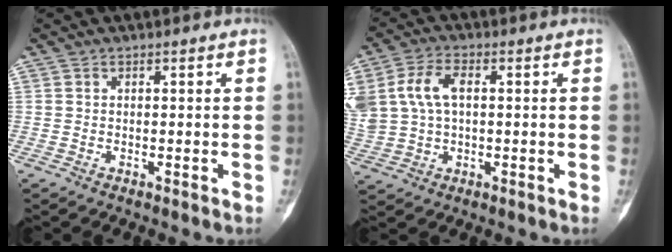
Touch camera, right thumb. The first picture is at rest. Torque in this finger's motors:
{"motor_torque": [1.44, 1.53, 1.40, 0.19, 0.07]}